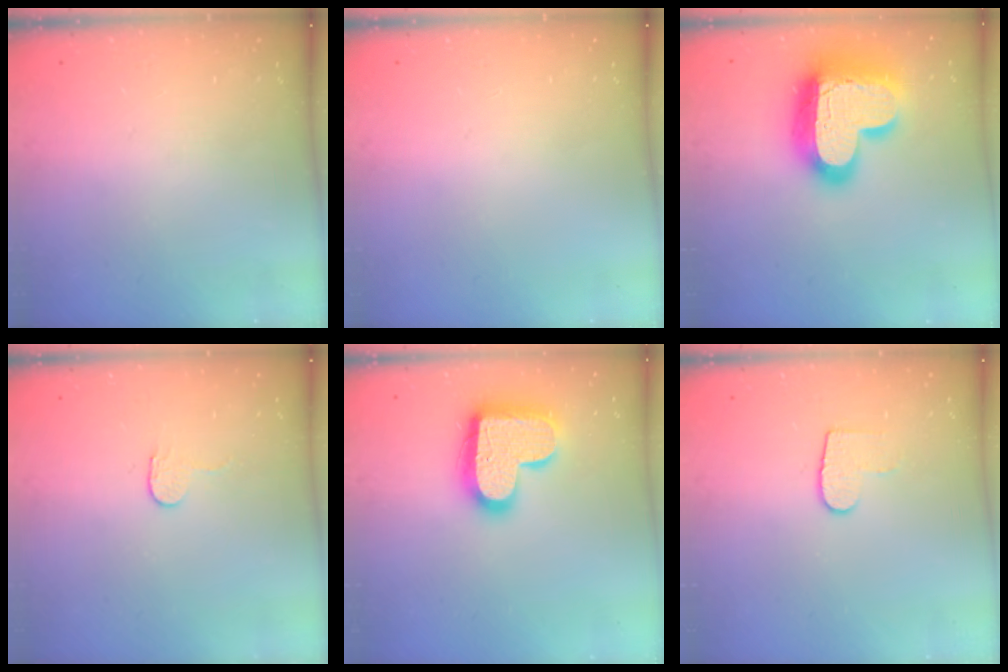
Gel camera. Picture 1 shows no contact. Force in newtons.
{"total": 0.0}
{"total": 23.6, "press": 23.5, "slide": 2.0}
{"total": 2.7, "press": 2.7, "slide": 0.2}
{"total": 17.7, "press": 17.6, "slide": 1.3}
{"total": 6.3, "press": 6.3, "slide": 0.4}